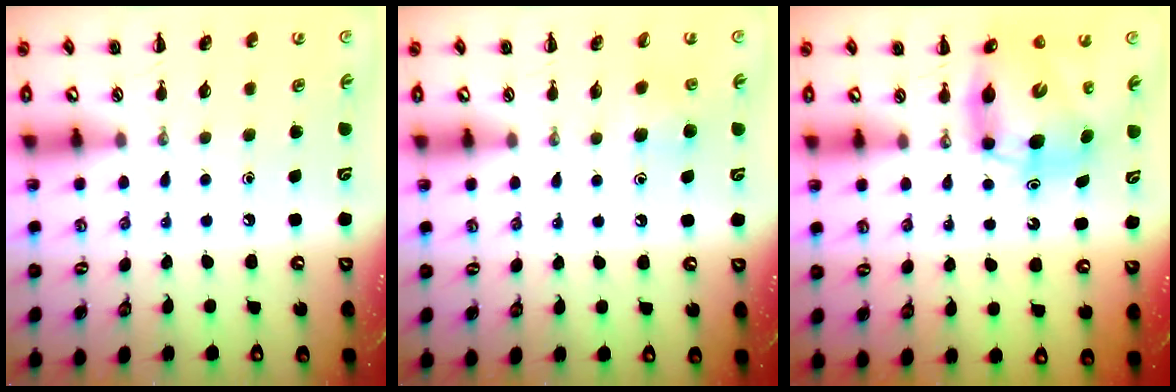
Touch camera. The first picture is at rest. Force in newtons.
{"total": 4.1, "press": 3.8, "slide": 1.5}
{"total": 11.0, "press": 10.5, "slide": 3.2}